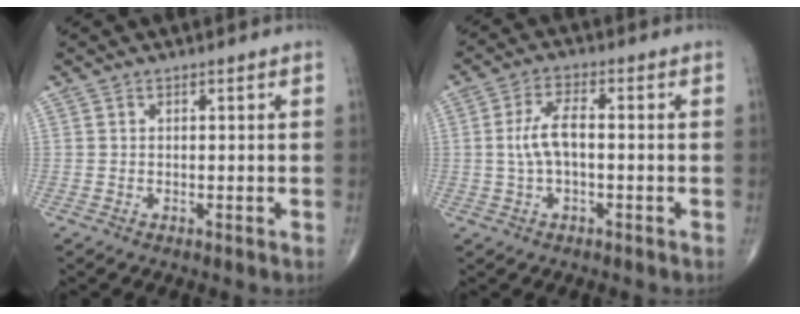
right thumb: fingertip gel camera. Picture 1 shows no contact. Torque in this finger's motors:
{"motor_torque": [-0.30, 0.36, -0.18, -0.18, 0.03]}